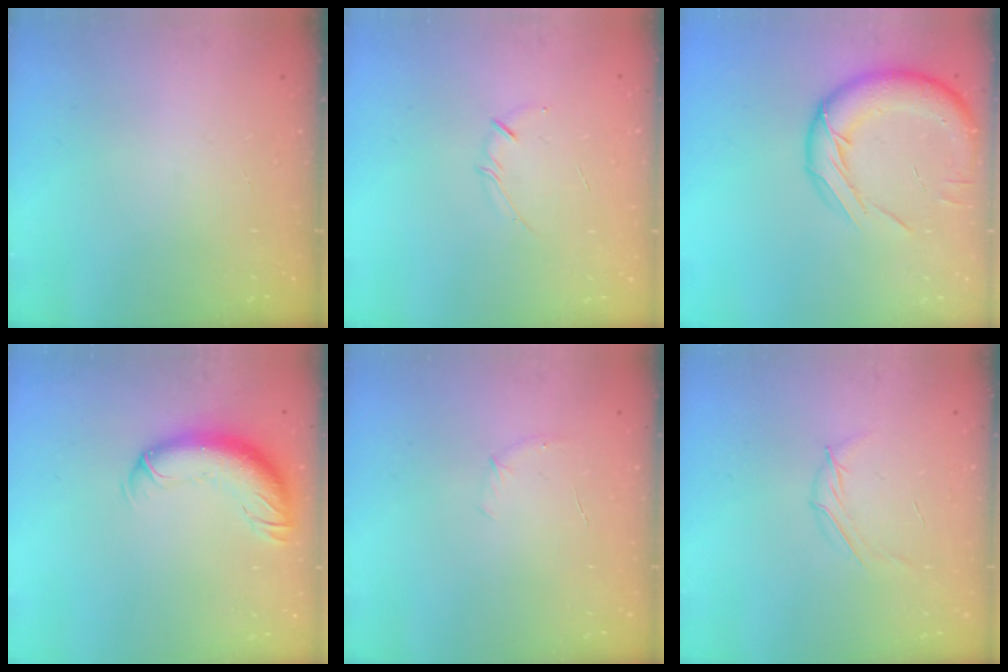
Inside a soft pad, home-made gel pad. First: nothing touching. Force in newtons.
{"total": 3.3, "press": 3.2, "slide": 0.6}
{"total": 16.0, "press": 15.9, "slide": 1.9}
{"total": 13.1, "press": 12.8, "slide": 2.9}
{"total": 3.8, "press": 3.6, "slide": 1.2}
{"total": 5.2, "press": 5.1, "slide": 1.0}